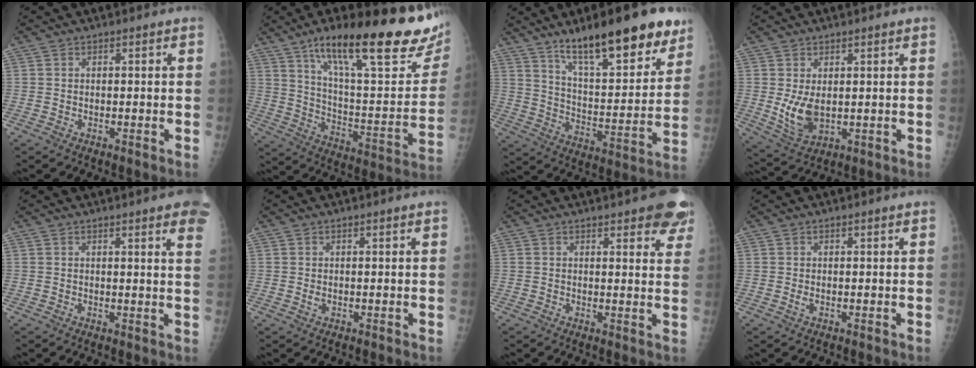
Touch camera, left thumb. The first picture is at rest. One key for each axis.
{"total": 31.0, "fx": 18.6, "fy": 7.9, "fz": 23.6, "tx": -0.302, "ty": -0.046, "tz": 0.291}
{"total": 22.3, "fx": 15.0, "fy": 6.4, "fz": 15.2, "tx": -0.191, "ty": -0.065, "tz": 0.239}
{"total": 6.2, "fx": 0.7, "fy": 3.5, "fz": 5.1, "tx": -0.090, "ty": -0.019, "tz": 0.027}
{"total": 7.9, "fx": 5.3, "fy": 0.7, "fz": 5.9, "tx": -0.060, "ty": -0.010, "tz": 0.044}
{"total": 1.0, "fx": 0.4, "fy": 0.4, "fz": 0.8, "tx": -0.018, "ty": 0.001, "tz": 0.010}
{"total": 9.0, "fx": 6.5, "fy": 2.8, "fz": 5.6, "tx": -0.037, "ty": -0.026, "tz": 0.068}
{"total": 1.0, "fx": 0.3, "fy": 0.3, "fz": 0.9, "tx": -0.023, "ty": 0.003, "tz": 0.007}